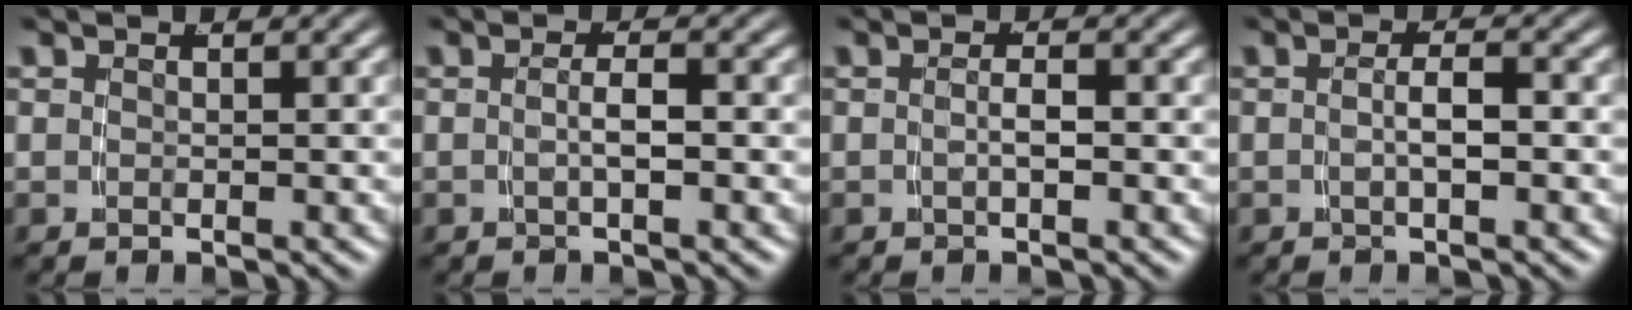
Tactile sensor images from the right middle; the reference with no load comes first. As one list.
[{"total": 1.6, "force": [-0.7, -0.3, 1.4], "torque": [-0.021, -0.001, -0.008]}, {"total": 1.3, "force": [-0.6, -0.3, 1.1], "torque": [-0.016, -0.001, -0.007]}, {"total": 1.8, "force": [-0.7, -0.2, 1.7], "torque": [-0.024, 0.001, -0.009]}]